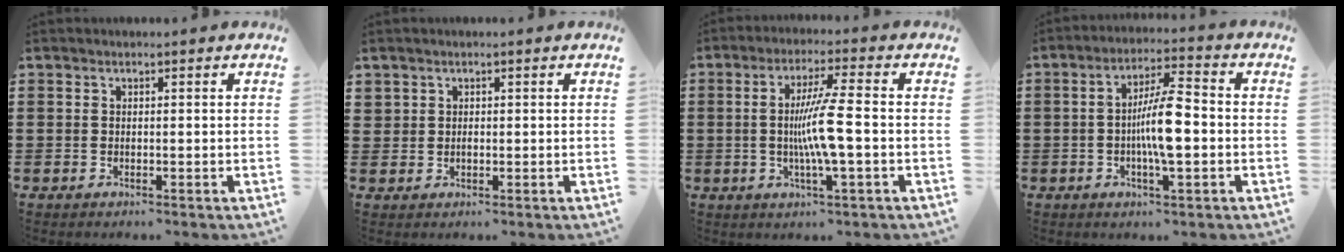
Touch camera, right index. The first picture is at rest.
{"total": 1.2, "force": [0.5, 1.0, 0.3], "torque": [-0.008, 0.002, 0.010]}
{"total": 7.7, "force": [-0.8, -0.1, 7.6], "torque": [-0.141, -0.012, -0.021]}
{"total": 8.4, "force": [-1.4, 1.8, 8.1], "torque": [-0.160, -0.003, -0.031]}